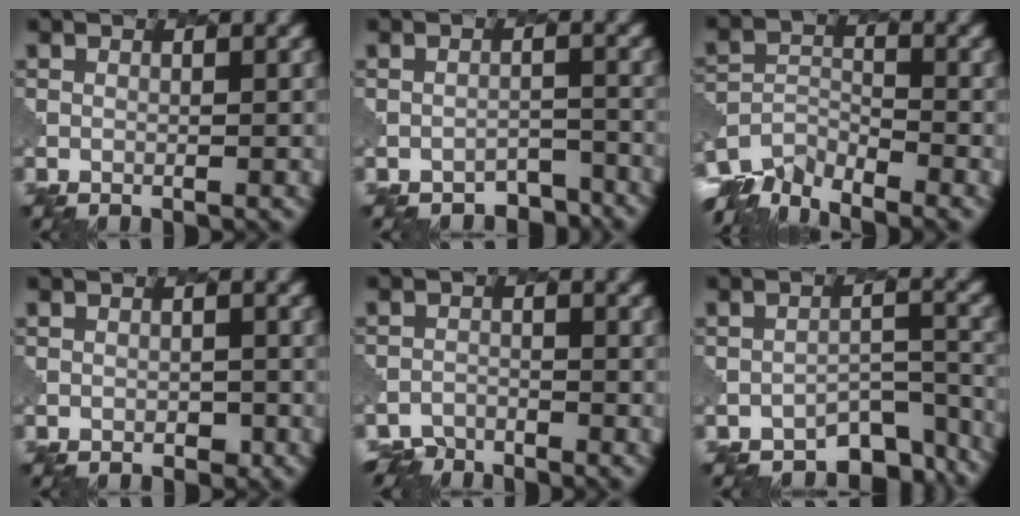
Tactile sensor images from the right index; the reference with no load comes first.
{"total": 2.9, "force": [-2.8, 0.6, 0.0], "torque": [-0.001, 0.000, -0.035]}
{"total": 6.0, "force": [-5.5, 1.9, 1.5], "torque": [-0.036, -0.011, -0.106]}
{"total": 0.7, "force": [-0.3, 0.6, 0.1], "torque": [-0.005, -0.002, -0.004]}
{"total": 2.7, "force": [-2.7, 0.2, -0.7], "torque": [0.002, -0.004, -0.052]}
{"total": 5.7, "force": [-4.7, 2.4, 2.2], "torque": [-0.023, -0.009, -0.067]}